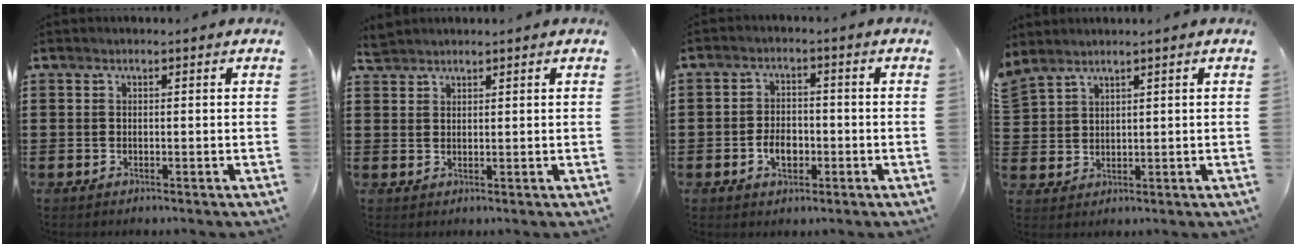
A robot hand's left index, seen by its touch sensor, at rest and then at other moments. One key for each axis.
{"total": 2.2, "fx": 2.2, "fy": 0.4, "fz": 0.3, "tx": -0.010, "ty": 0.002, "tz": 0.043}
{"total": 4.0, "fx": -1.5, "fy": 2.6, "fz": 2.6, "tx": -0.050, "ty": 0.003, "tz": -0.029}
{"total": 2.9, "fx": 2.6, "fy": 1.2, "fz": 0.0, "tx": -0.012, "ty": -0.001, "tz": 0.051}